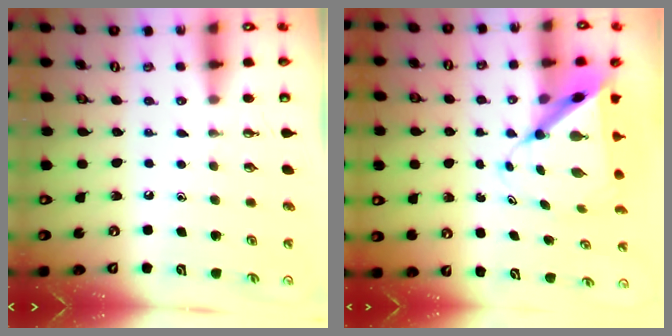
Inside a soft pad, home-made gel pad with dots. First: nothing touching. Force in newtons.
{"total": 8.7, "press": 8.7, "slide": 0.8}